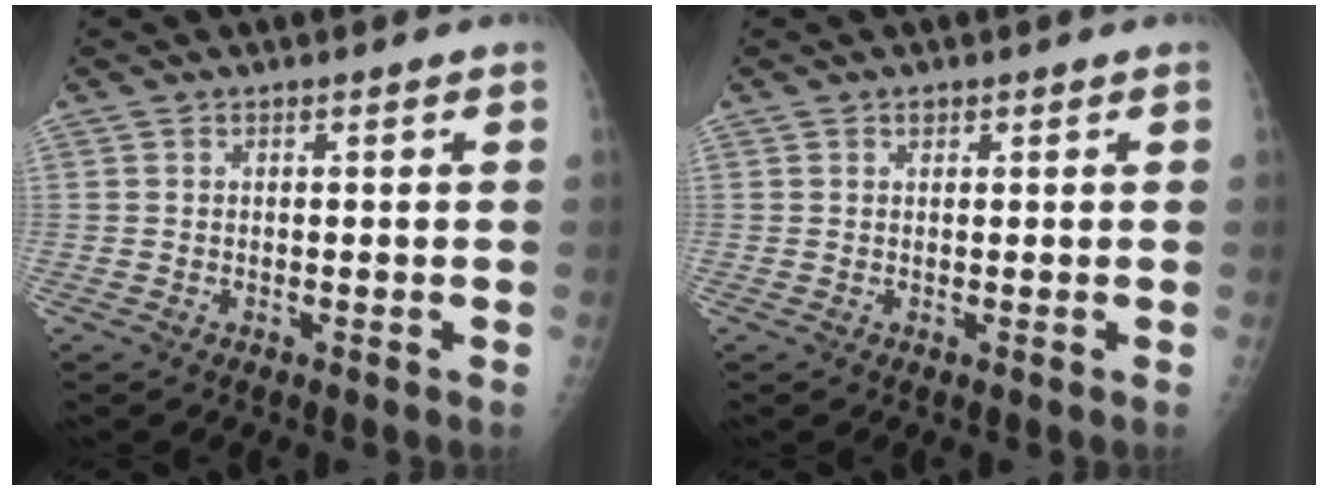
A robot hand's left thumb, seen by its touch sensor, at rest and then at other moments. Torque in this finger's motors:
{"motor_torque": [0.57, -0.03, -0.01, -0.06, 0.00]}